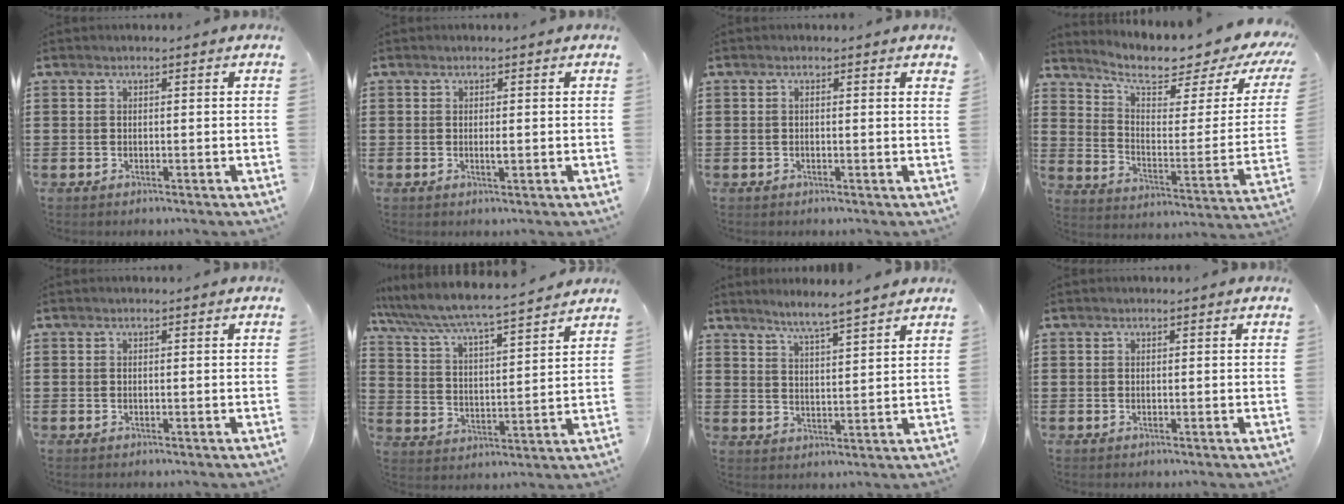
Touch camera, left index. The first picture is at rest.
{"total": 1.1, "force": [0.1, 0.2, 1.1], "torque": [-0.021, -0.003, 0.002]}
{"total": 0.7, "force": [0.2, 0.0, 0.7], "torque": [-0.013, -0.001, 0.004]}
{"total": 5.8, "force": [4.5, 1.6, 3.4], "torque": [-0.075, -0.040, 0.068]}
{"total": 0.0}
{"total": 5.2, "force": [4.9, -0.2, 1.9], "torque": [-0.062, -0.039, 0.073]}
{"total": 4.2, "force": [4.0, -0.8, 1.3], "torque": [-0.039, -0.019, 0.069]}
{"total": 0.0}